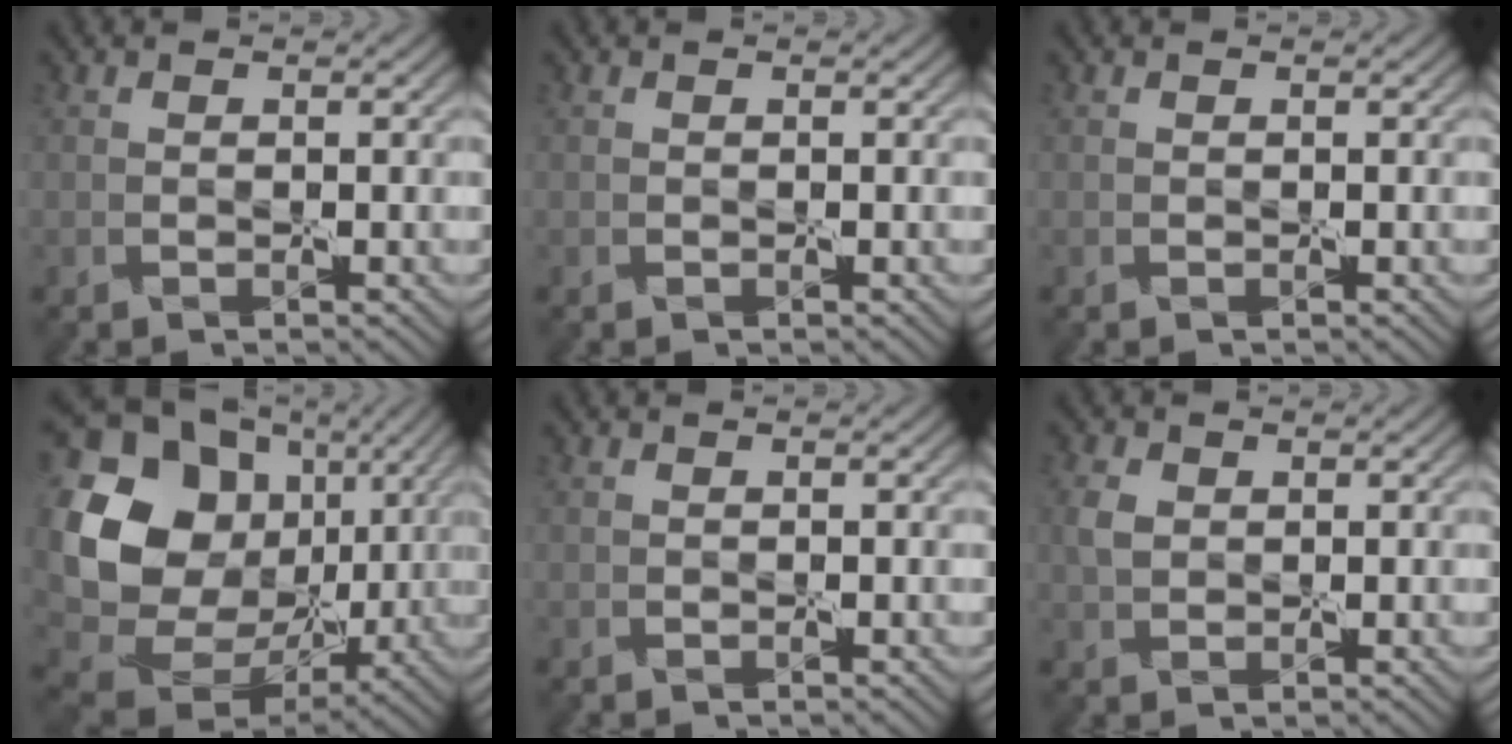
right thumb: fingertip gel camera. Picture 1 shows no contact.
{"total": 0.0}
{"total": 0.0}
{"total": 16.5, "force": [3.7, 13.6, 8.6], "torque": [-0.208, -0.005, 0.075]}
{"total": 0.0}
{"total": 2.1, "force": [0.6, 1.5, 1.3], "torque": [-0.029, 0.006, 0.006]}